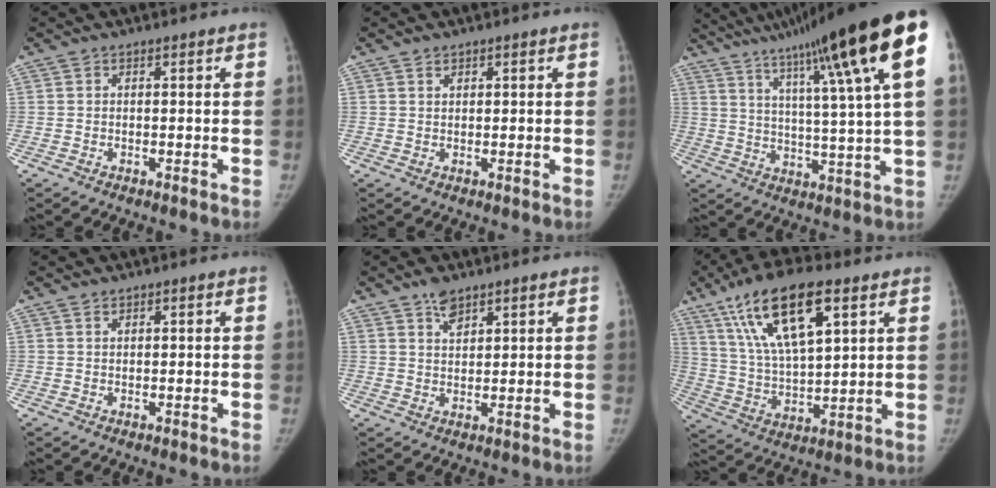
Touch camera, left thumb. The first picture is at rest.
{"total": 1.0, "force": [0.7, 0.6, 0.1], "torque": [0.009, -0.004, 0.009]}
{"total": 23.8, "force": [13.4, 0.8, 19.7], "torque": [-0.297, -0.037, 0.193]}
{"total": 0.8, "force": [0.6, 0.5, 0.1], "torque": [0.007, -0.003, 0.007]}
{"total": 3.4, "force": [2.6, 1.7, 1.4], "torque": [-0.014, -0.014, 0.049]}
{"total": 18.4, "force": [9.3, 6.9, 14.3], "torque": [-0.243, -0.022, 0.173]}